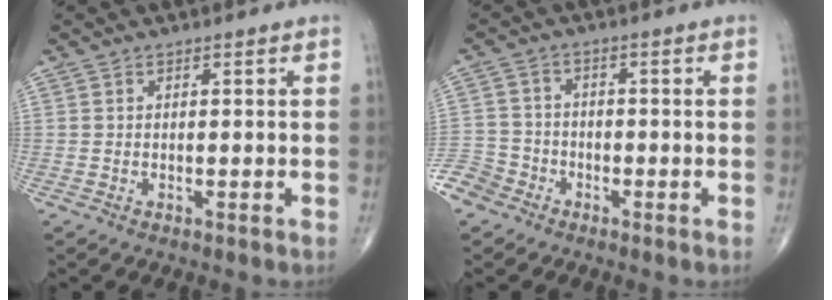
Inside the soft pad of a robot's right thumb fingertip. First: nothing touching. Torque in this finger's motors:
{"motor_torque": [1.34, 0.65, 0.14, -0.49, 0.03]}